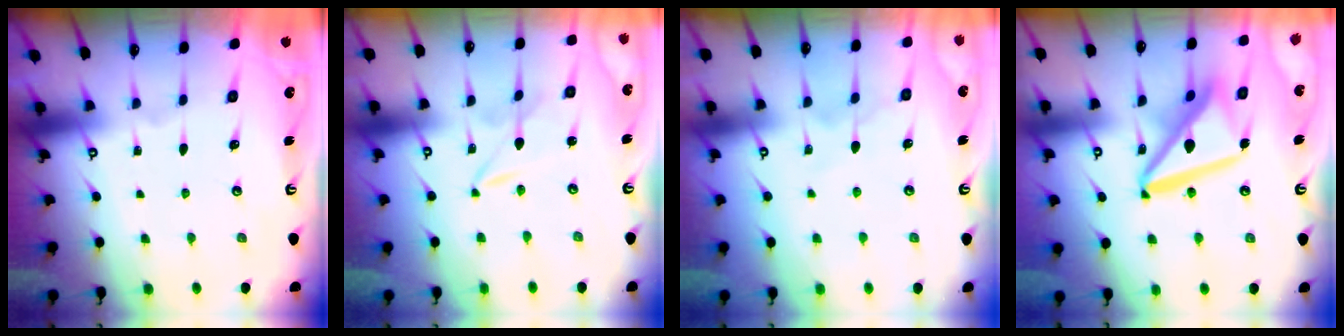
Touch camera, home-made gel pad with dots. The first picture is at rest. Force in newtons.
{"total": 0.8, "press": 0.8, "slide": 0.2}
{"total": 5.8, "press": 5.7, "slide": 0.7}
{"total": 16.1, "press": 15.9, "slide": 2.0}